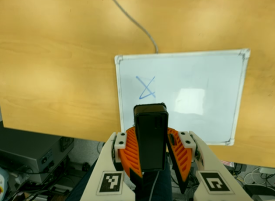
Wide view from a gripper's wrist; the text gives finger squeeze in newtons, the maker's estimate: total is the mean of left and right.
{"total": 9.7, "left": 10.2, "right": 9.3}